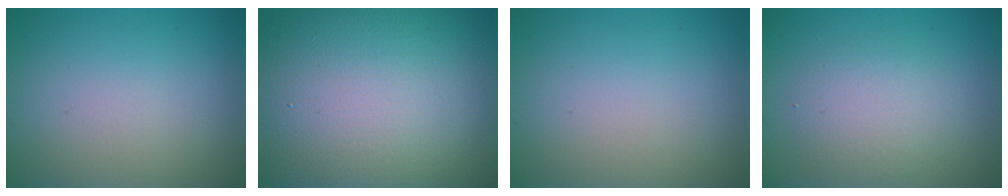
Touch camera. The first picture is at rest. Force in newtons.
{"total": 18.6, "press": 18.6, "slide": 0.9}
{"total": 0.0}
{"total": 3.2, "press": 3.1, "slide": 0.2}